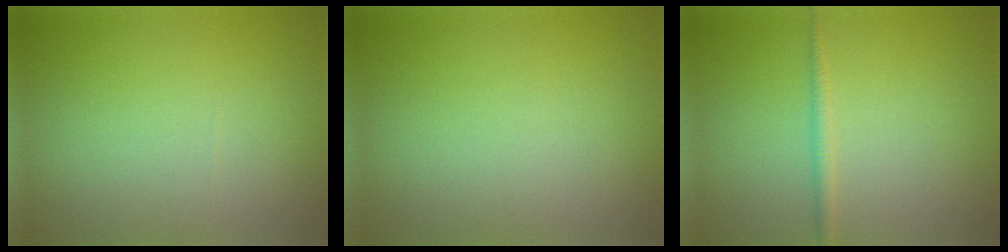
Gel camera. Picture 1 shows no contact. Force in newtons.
{"total": 0.0}
{"total": 1.1, "press": 1.1, "slide": 0.0}